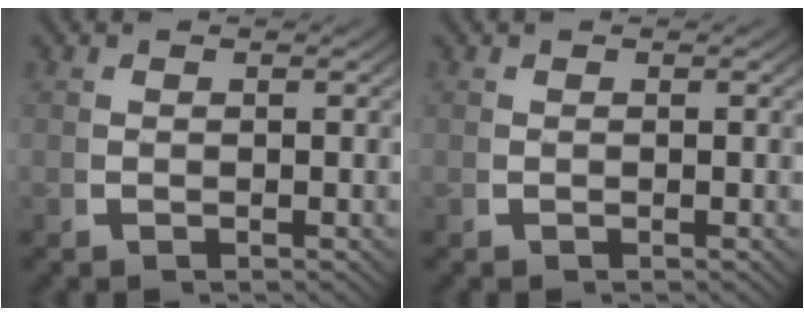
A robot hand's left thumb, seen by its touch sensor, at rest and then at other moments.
{"total": 0.0}